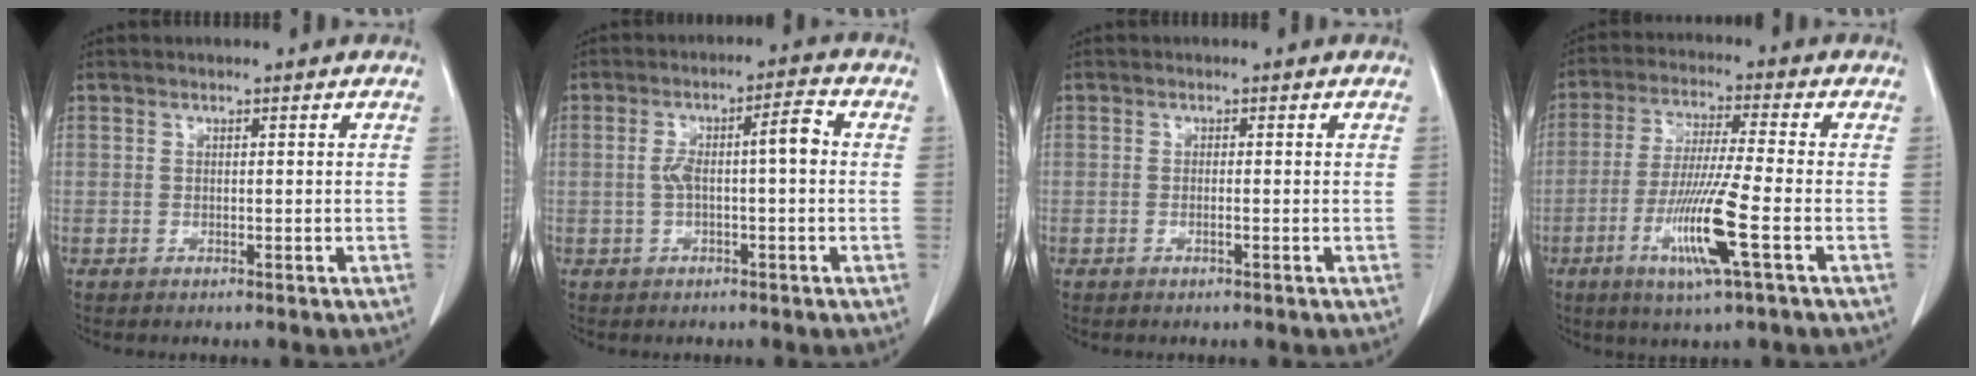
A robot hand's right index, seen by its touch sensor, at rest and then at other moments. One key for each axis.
{"total": 5.7, "fx": -0.1, "fy": 0.8, "fz": 5.6, "tx": -0.101, "ty": 0.026, "tz": 0.000}
{"total": 0.7, "fx": -0.4, "fy": -0.1, "fz": 0.6, "tx": -0.011, "ty": 0.002, "tz": -0.007}
{"total": 11.2, "fx": -4.1, "fy": -0.6, "fz": 10.4, "tx": -0.206, "ty": -0.021, "tz": -0.079}